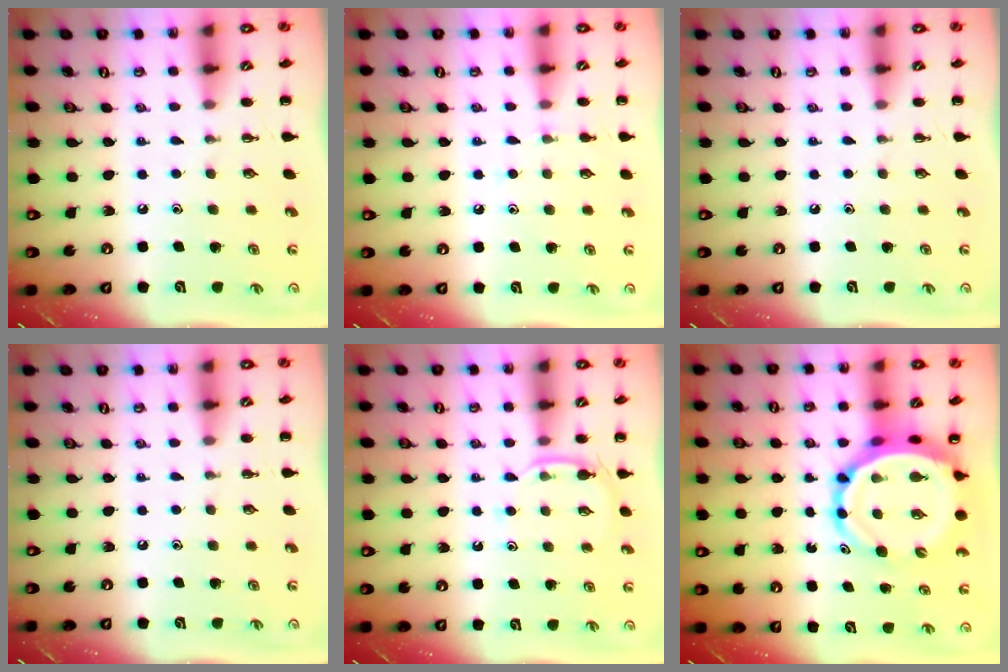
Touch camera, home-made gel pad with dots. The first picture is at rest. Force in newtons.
{"total": 6.9, "press": 6.6, "slide": 2.0}
{"total": 0.0}
{"total": 0.0}
{"total": 5.3, "press": 5.1, "slide": 1.5}
{"total": 10.5, "press": 10.1, "slide": 3.1}